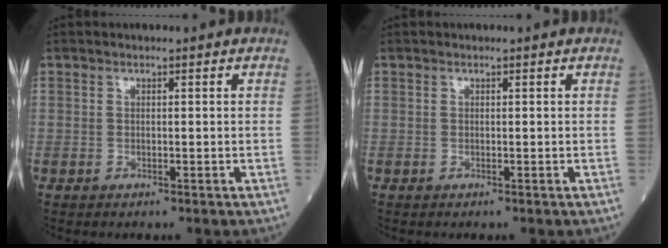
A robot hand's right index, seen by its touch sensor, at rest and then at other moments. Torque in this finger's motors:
{"motor_torque": [0.00, 0.00, 0.00, 0.00]}